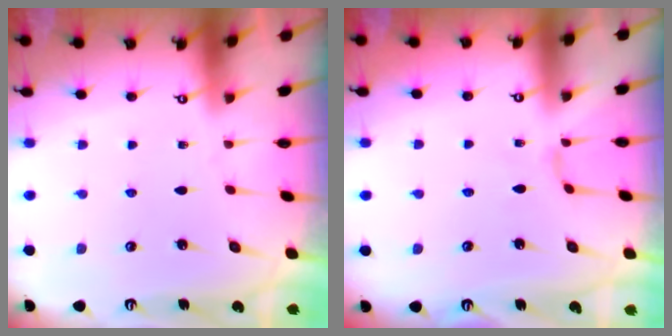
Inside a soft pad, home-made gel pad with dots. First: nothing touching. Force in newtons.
{"total": 2.1, "press": 2.1, "slide": 0.4}